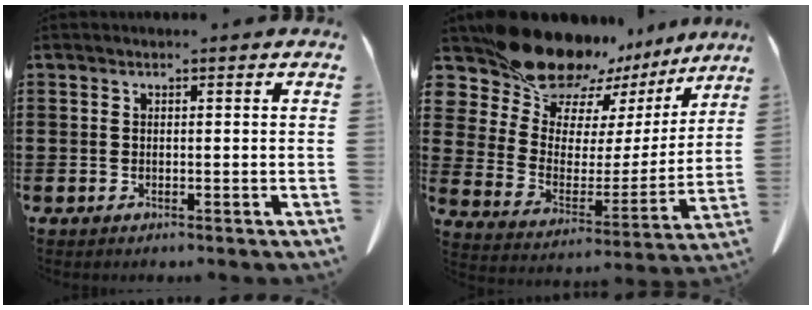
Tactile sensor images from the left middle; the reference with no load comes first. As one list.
[{"total": 15.2, "force": [14.1, 4.6, 3.6], "torque": [-0.103, -0.117, 0.247]}]